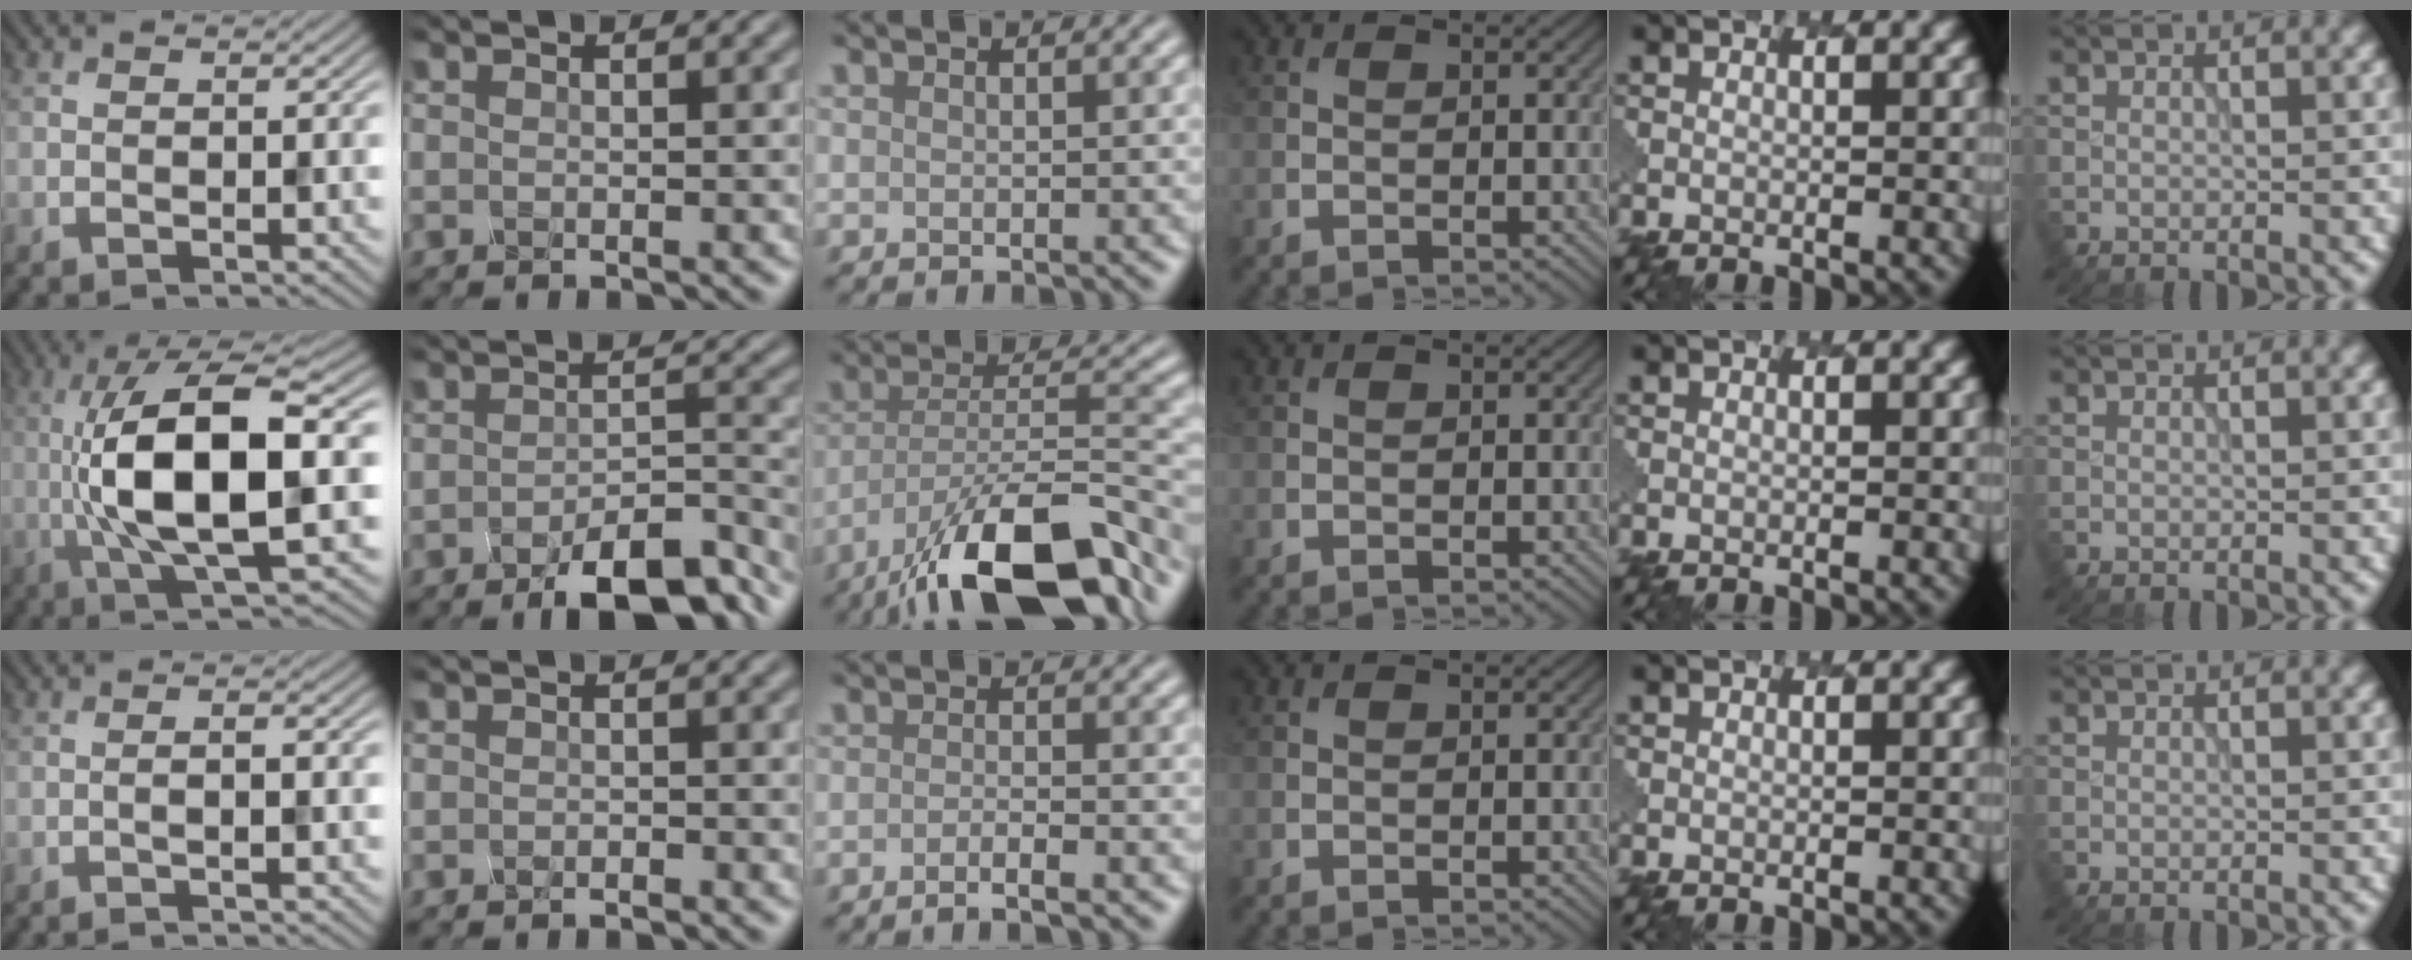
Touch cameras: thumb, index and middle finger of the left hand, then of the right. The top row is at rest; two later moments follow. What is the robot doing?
{"motion": "dispense", "object": "glue stick"}